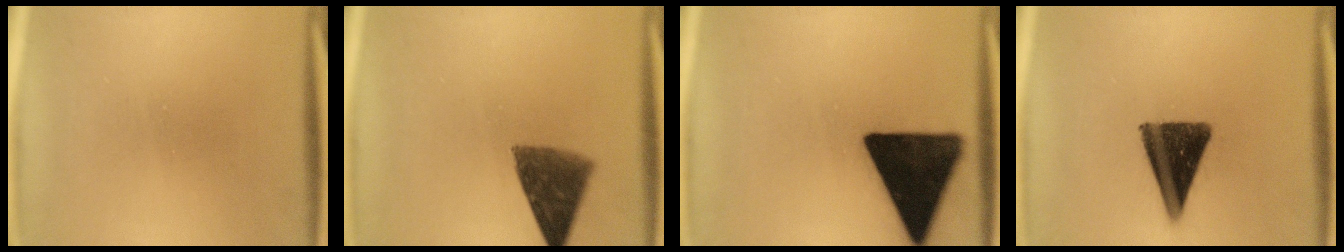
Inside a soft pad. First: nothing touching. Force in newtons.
{"total": 9.2}
{"total": 18.1}
{"total": 13.3}